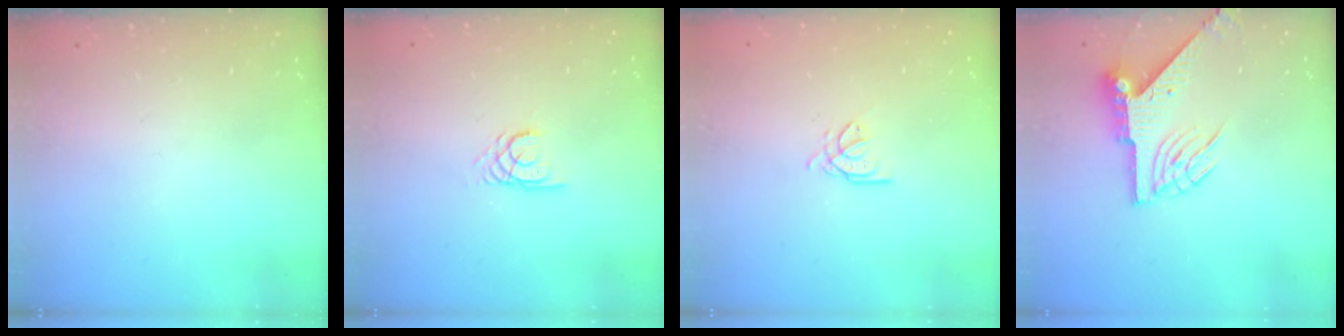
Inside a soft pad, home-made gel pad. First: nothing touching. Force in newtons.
{"total": 2.4, "press": 2.4, "slide": 0.2}
{"total": 2.4, "press": 2.4, "slide": 0.1}
{"total": 7.3, "press": 7.3, "slide": 0.6}